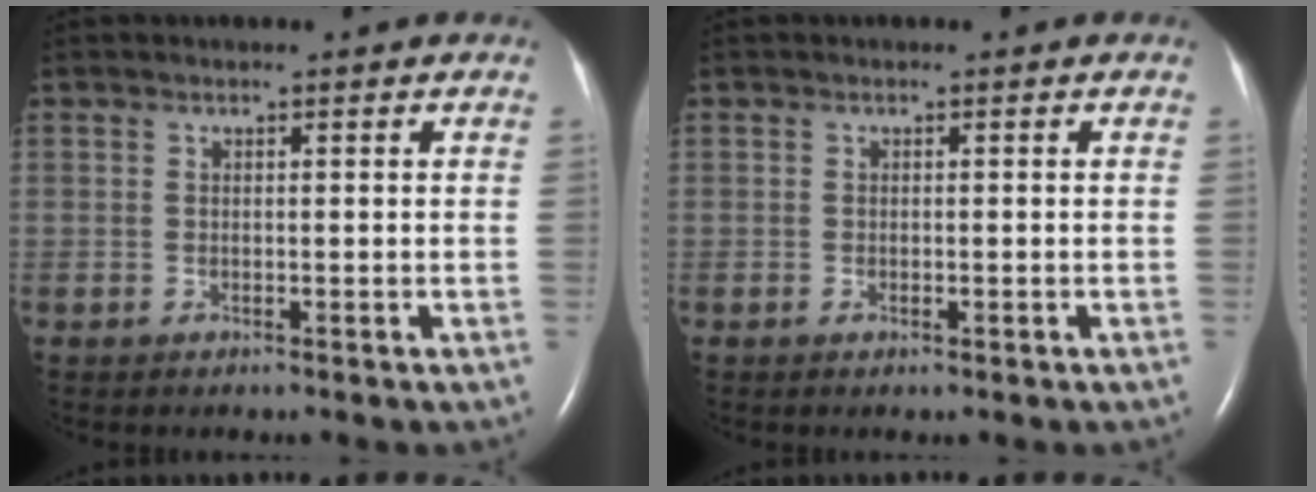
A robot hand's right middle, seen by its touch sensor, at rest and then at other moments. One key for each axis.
{"total": 0.6, "fx": -0.3, "fy": 0.2, "fz": 0.5, "tx": -0.010, "ty": -0.002, "tz": -0.002}